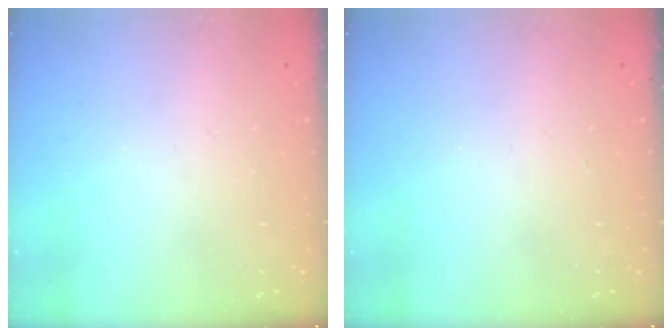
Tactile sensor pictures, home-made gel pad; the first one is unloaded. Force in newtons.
{"total": 0.0}